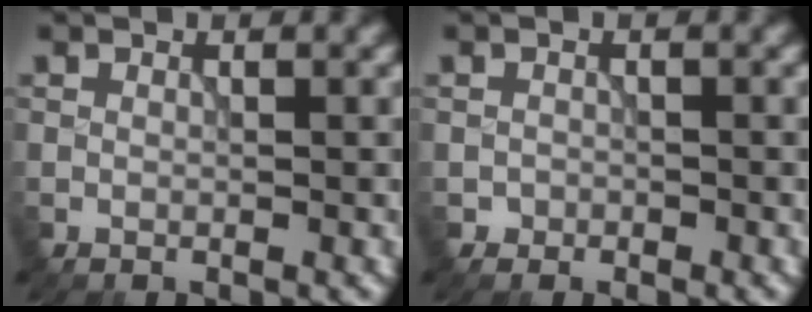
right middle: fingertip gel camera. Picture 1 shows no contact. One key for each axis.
{"total": 0.8, "fx": -0.5, "fy": 0.6, "fz": -0.2, "tx": 0.008, "ty": 0.000, "tz": -0.009}